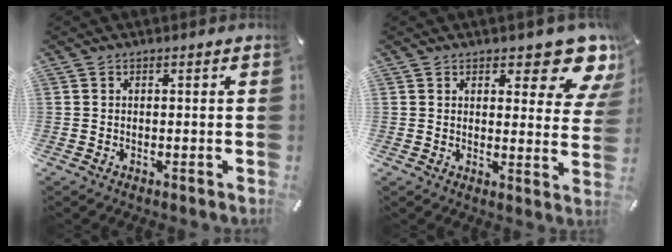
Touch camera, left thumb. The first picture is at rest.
{"total": 10.9, "force": [8.1, 4.3, 5.8], "torque": [-0.054, -0.070, 0.137]}